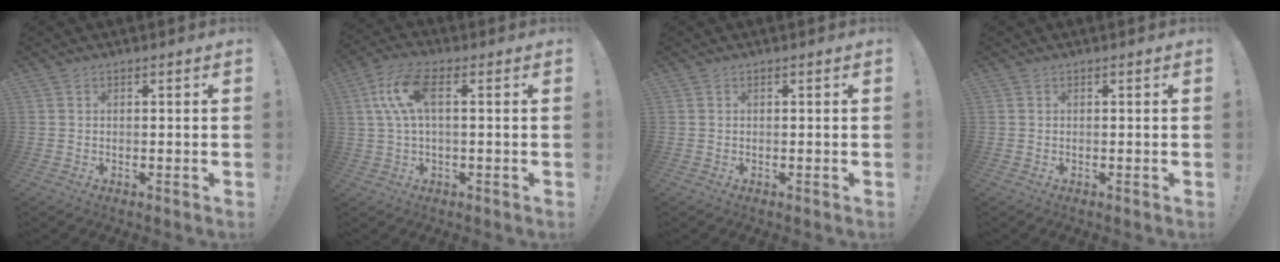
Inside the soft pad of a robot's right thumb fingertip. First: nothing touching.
{"total": 10.8, "force": [2.0, 4.3, 9.7], "torque": [-0.200, 0.002, 0.037]}
{"total": 0.0}
{"total": 0.0}